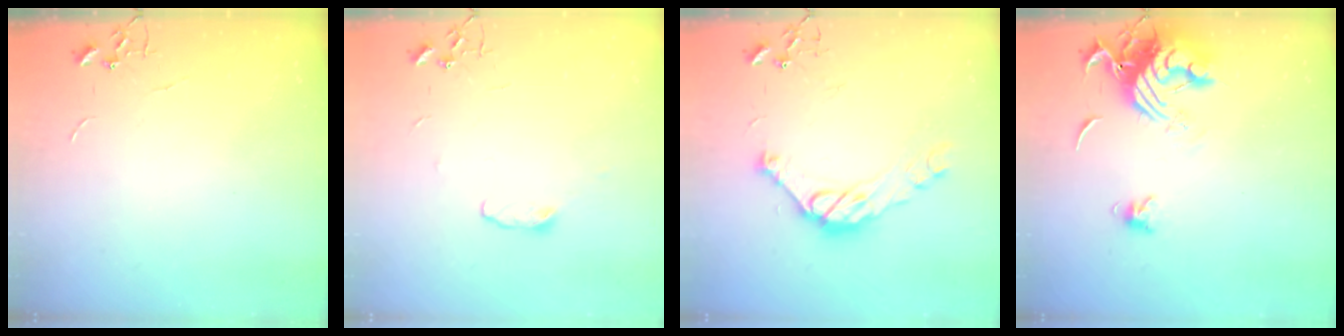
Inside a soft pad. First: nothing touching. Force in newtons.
{"total": 5.2, "press": 5.2, "slide": 0.7}
{"total": 12.8, "press": 12.8, "slide": 0.8}
{"total": 14.0, "press": 13.9, "slide": 1.7}